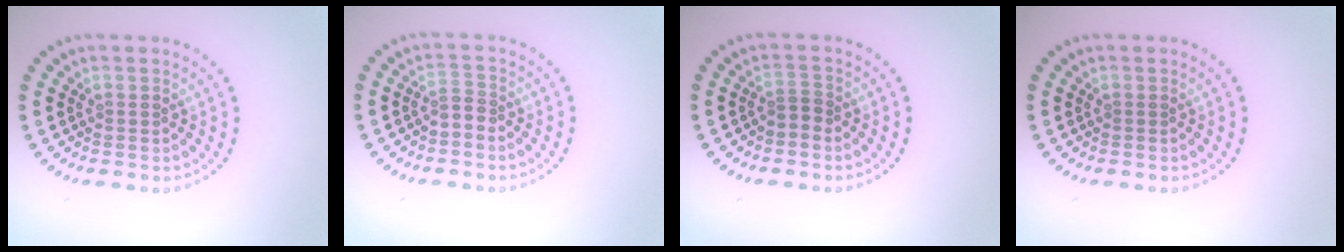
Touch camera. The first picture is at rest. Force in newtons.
{"total": 1.2, "press": 0.7, "slide": 1.0}
{"total": 1.3, "press": 0.9, "slide": 0.9}
{"total": 0.0}